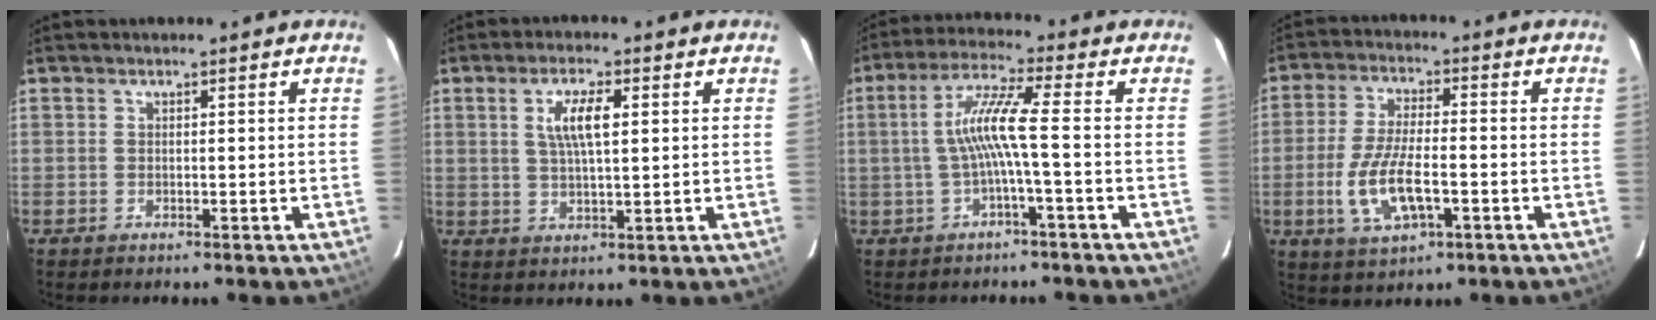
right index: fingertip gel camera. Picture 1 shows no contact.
{"total": 6.0, "force": [1.7, 1.6, 5.5], "torque": [-0.102, 0.004, 0.033]}
{"total": 7.5, "force": [-1.3, -0.8, 7.3], "torque": [-0.156, 0.008, -0.020]}
{"total": 11.1, "force": [-3.2, 4.2, 9.8], "torque": [-0.203, -0.008, -0.057]}